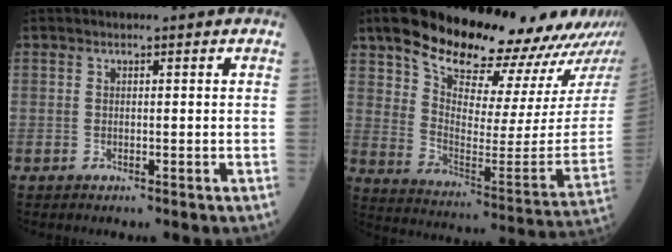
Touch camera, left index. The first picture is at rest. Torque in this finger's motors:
{"motor_torque": [0.88, -1.26, 1.05, 0.18]}